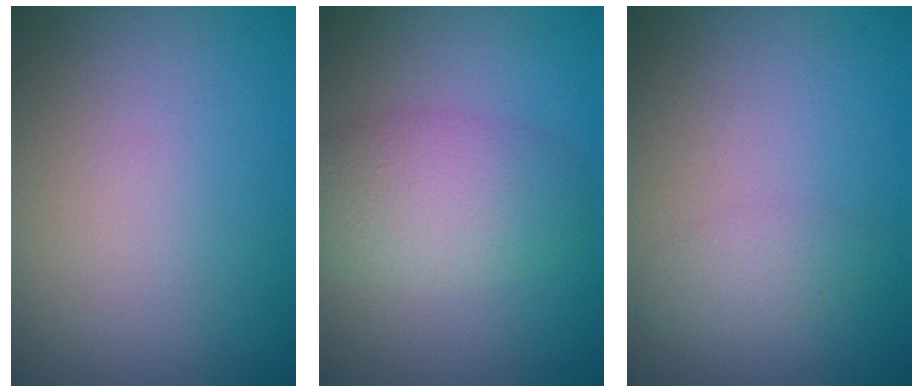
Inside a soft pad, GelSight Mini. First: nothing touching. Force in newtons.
{"total": 4.5, "press": 4.5, "slide": 0.1}
{"total": 1.3, "press": 1.3, "slide": 0.0}